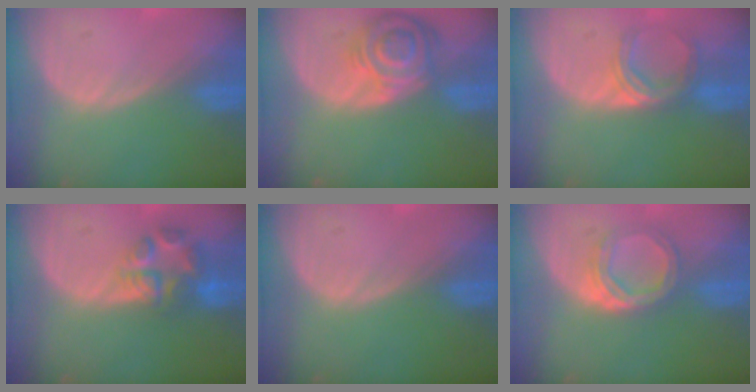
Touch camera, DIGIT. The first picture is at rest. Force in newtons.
{"total": 8.4, "press": 7.4, "slide": 3.8}
{"total": 5.1, "press": 4.5, "slide": 2.3}
{"total": 7.0, "press": 6.1, "slide": 3.4}
{"total": 0.0}
{"total": 5.6, "press": 4.9, "slide": 2.7}